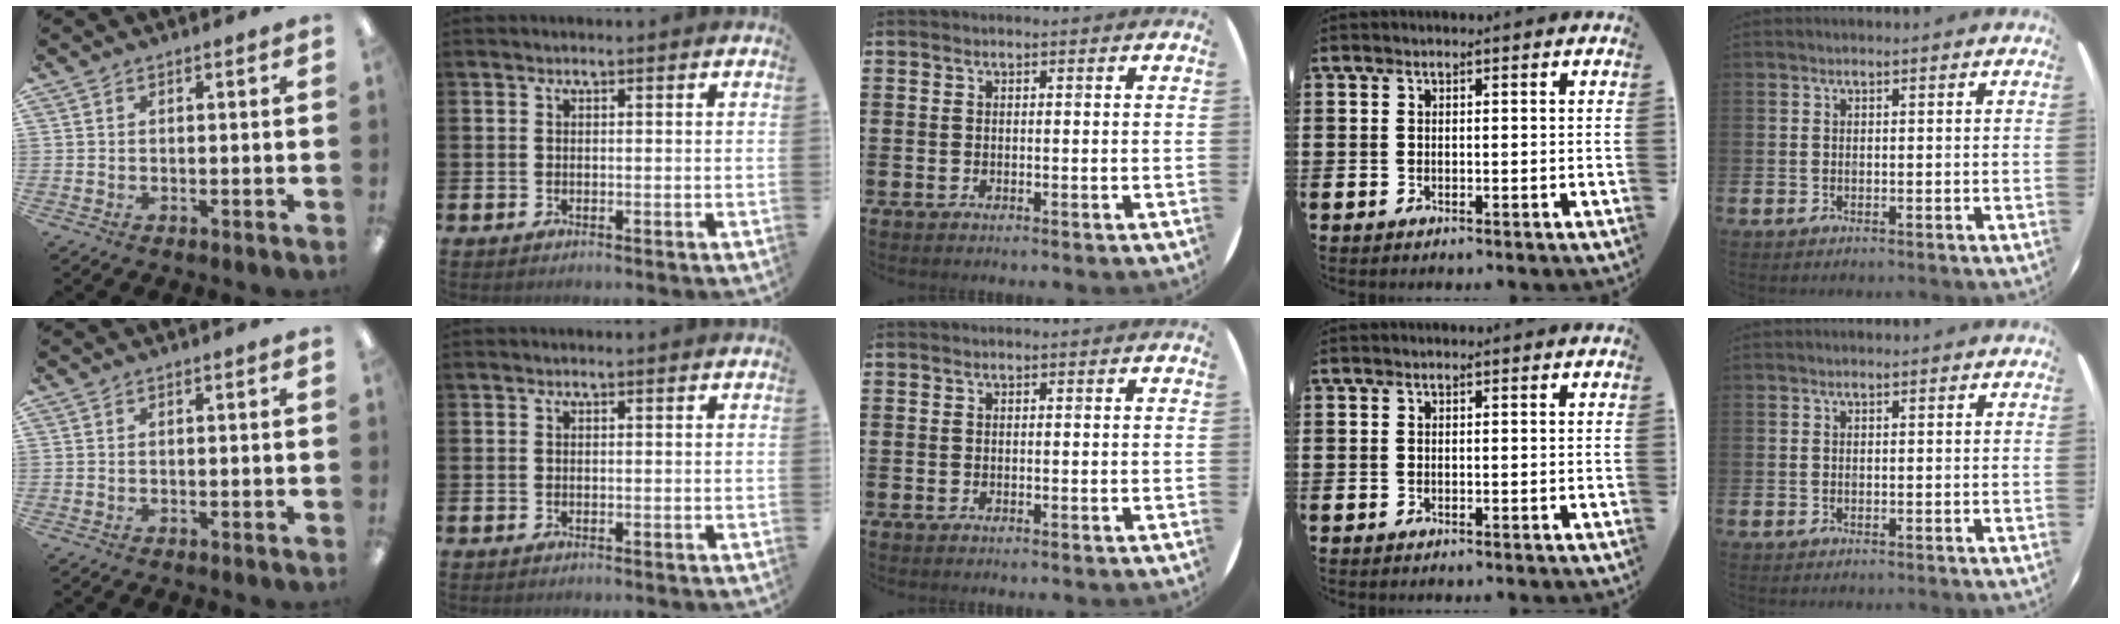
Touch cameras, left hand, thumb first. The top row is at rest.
{}